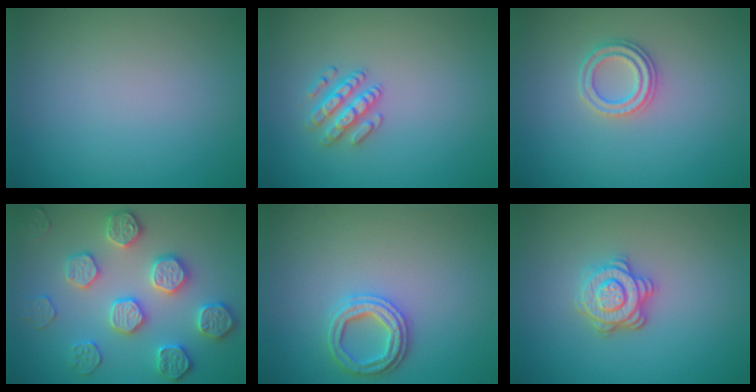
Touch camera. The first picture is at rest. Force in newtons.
{"total": 2.5, "press": 2.5, "slide": 0.4}
{"total": 2.3, "press": 2.1, "slide": 0.8}
{"total": 4.7, "press": 4.7, "slide": 0.6}
{"total": 2.8, "press": 2.7, "slide": 0.7}
{"total": 3.7, "press": 3.0, "slide": 2.1}